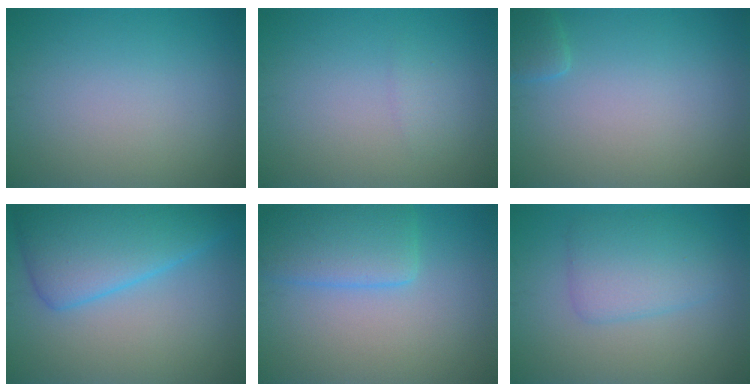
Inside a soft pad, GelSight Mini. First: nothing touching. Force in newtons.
{"total": 0.8, "press": 0.8, "slide": 0.1}
{"total": 1.3, "press": 1.3, "slide": 0.1}
{"total": 7.5, "press": 7.5, "slide": 0.3}
{"total": 4.6, "press": 4.6, "slide": 0.2}
{"total": 3.7, "press": 3.7, "slide": 0.1}